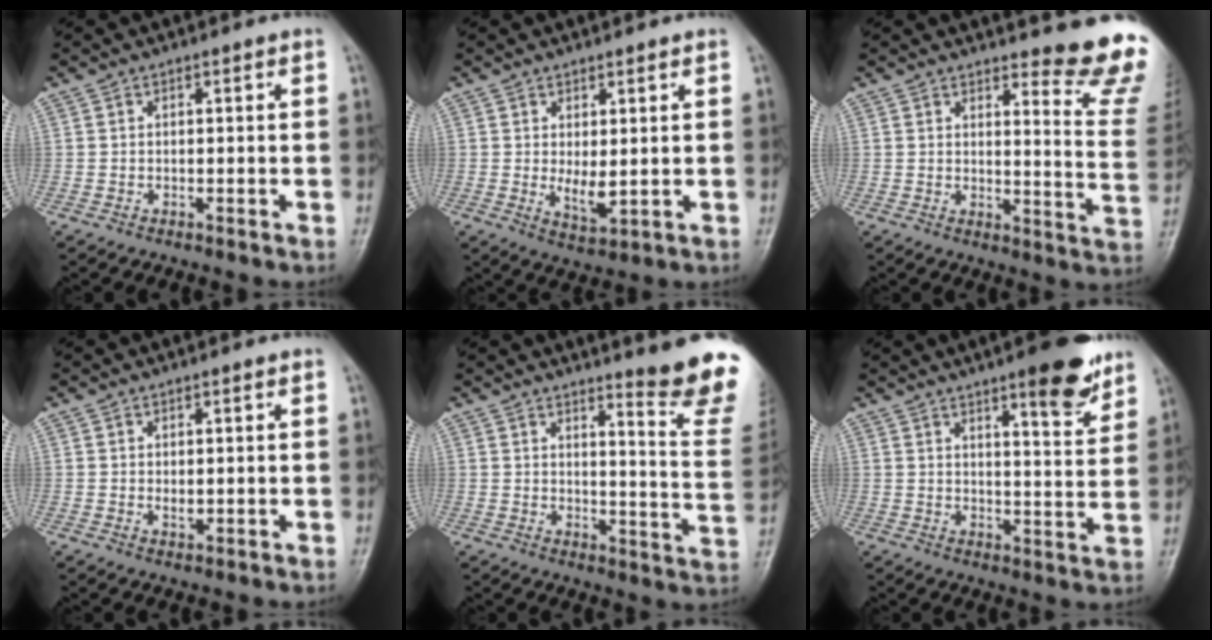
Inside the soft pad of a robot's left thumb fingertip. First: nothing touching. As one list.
[{"total": 4.3, "force": [0.4, 1.6, 3.9], "torque": [-0.063, -0.016, 0.015]}, {"total": 13.1, "force": [11.9, 1.3, 5.3], "torque": [-0.040, -0.142, 0.124]}, {"total": 1.5, "force": [0.3, 0.7, 1.2], "torque": [-0.019, -0.006, 0.008]}, {"total": 14.8, "force": [12.2, 0.6, 8.3], "torque": [-0.084, -0.132, 0.143]}, {"total": 10.7, "force": [7.2, 2.4, 7.6], "torque": [-0.082, -0.044, 0.097]}]